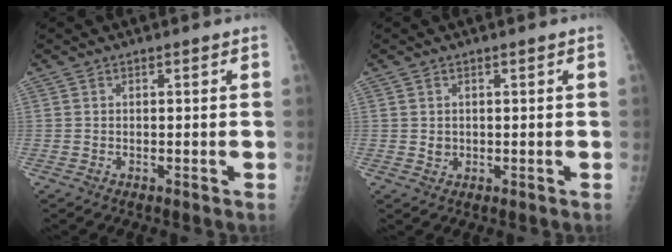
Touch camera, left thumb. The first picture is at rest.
{"total": 1.3, "force": [0.2, 1.2, 0.5], "torque": [-0.005, -0.001, 0.008]}